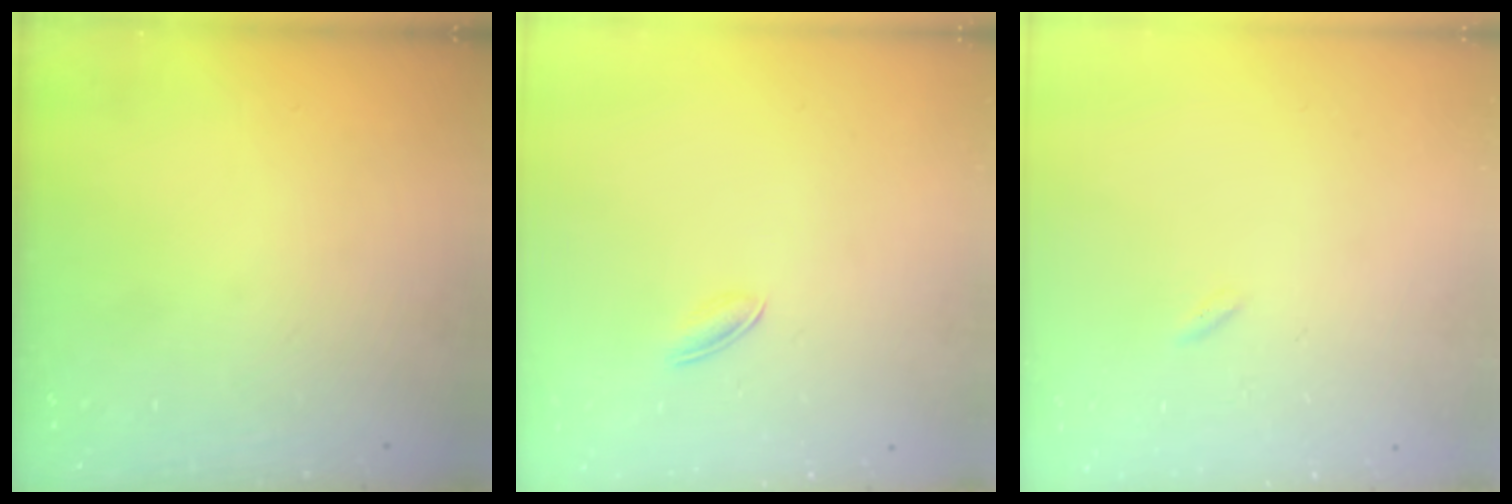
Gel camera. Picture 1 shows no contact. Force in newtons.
{"total": 2.7, "press": 2.6, "slide": 0.7}
{"total": 0.0}